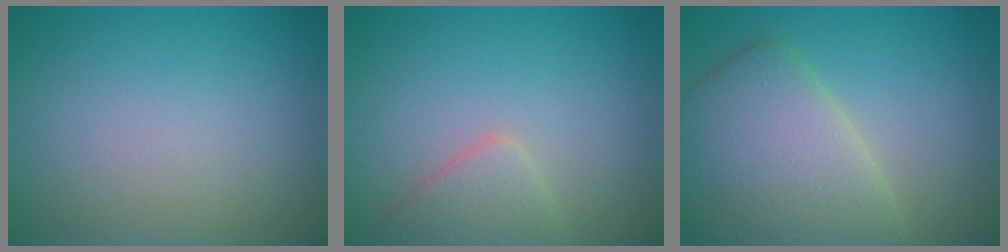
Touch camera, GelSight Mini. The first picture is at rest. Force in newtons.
{"total": 2.3, "press": 2.3, "slide": 0.0}
{"total": 8.0, "press": 8.0, "slide": 0.5}